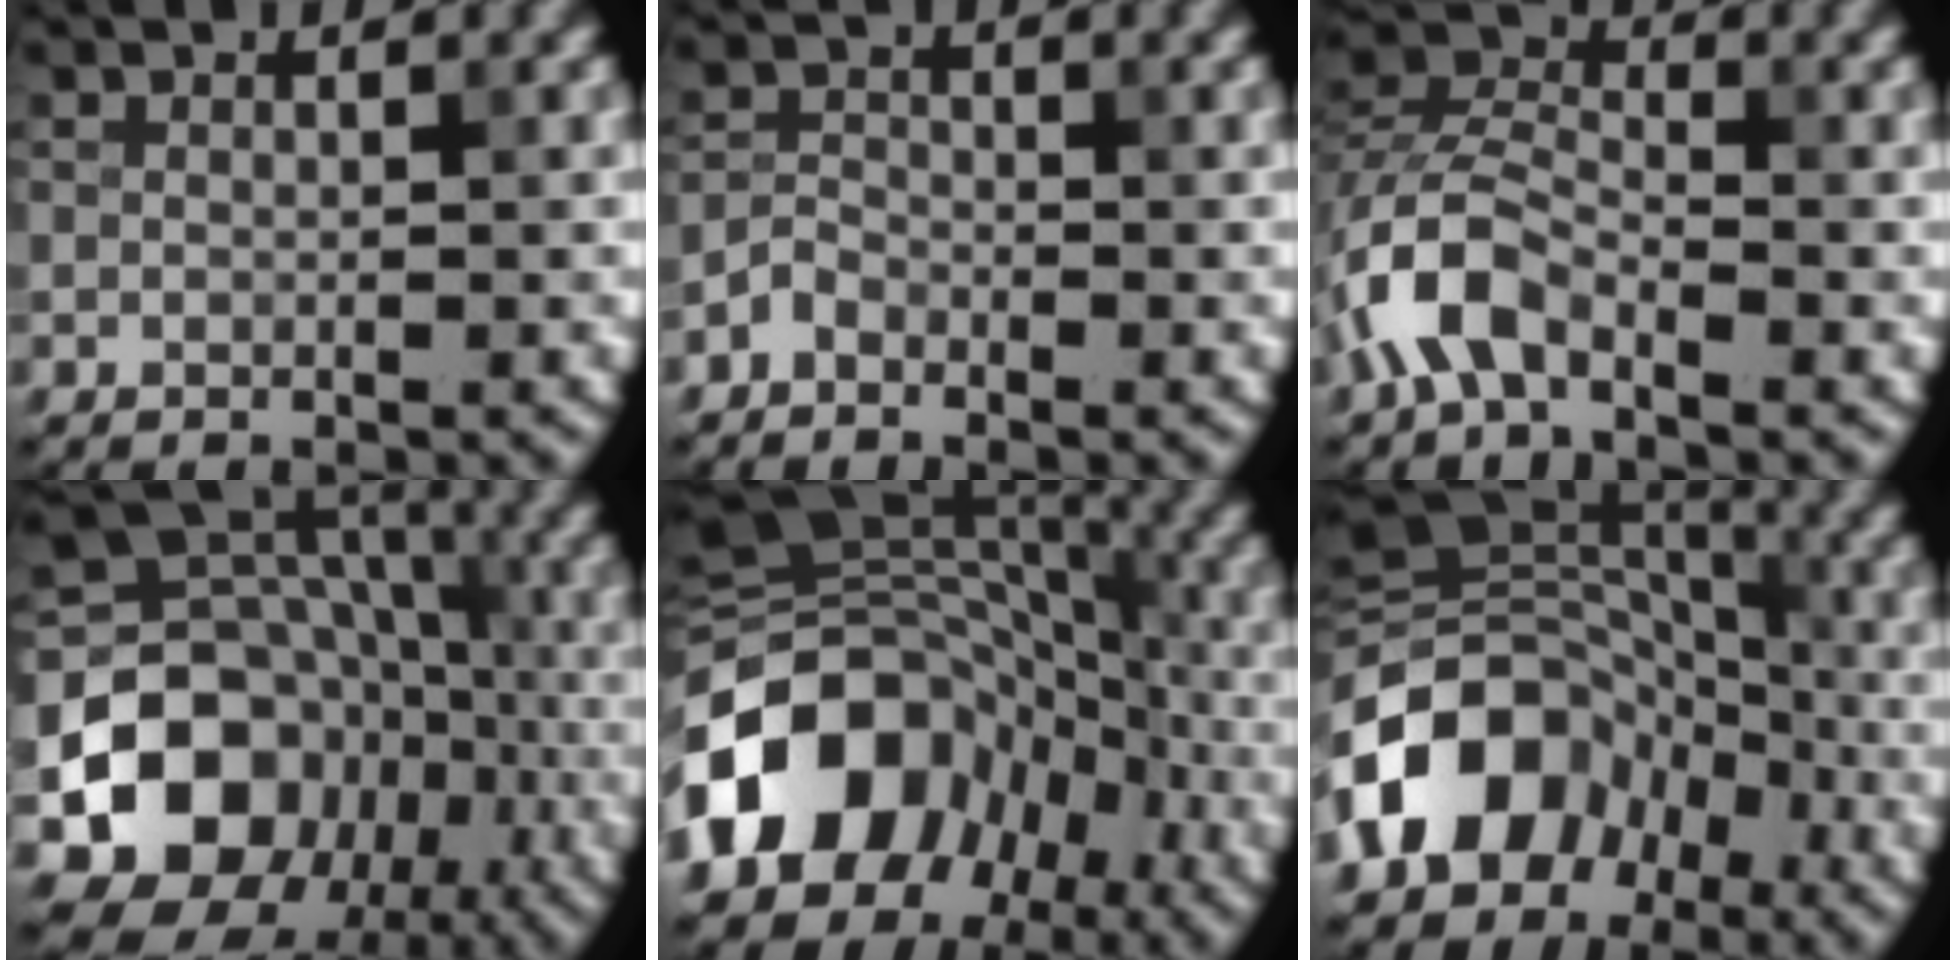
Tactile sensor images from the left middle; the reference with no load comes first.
{"total": 1.6, "force": [-1.3, 0.8, 0.5], "torque": [-0.005, 0.007, -0.031]}
{"total": 5.5, "force": [-3.0, 2.9, 3.5], "torque": [-0.073, 0.010, -0.070]}
{"total": 11.9, "force": [-3.7, 9.8, 5.7], "torque": [-0.104, -0.001, -0.064]}
{"total": 13.1, "force": [-4.7, 10.1, 6.8], "torque": [-0.126, 0.011, -0.097]}
{"total": 11.2, "force": [-4.6, 8.7, 5.4], "torque": [-0.105, 0.003, -0.099]}